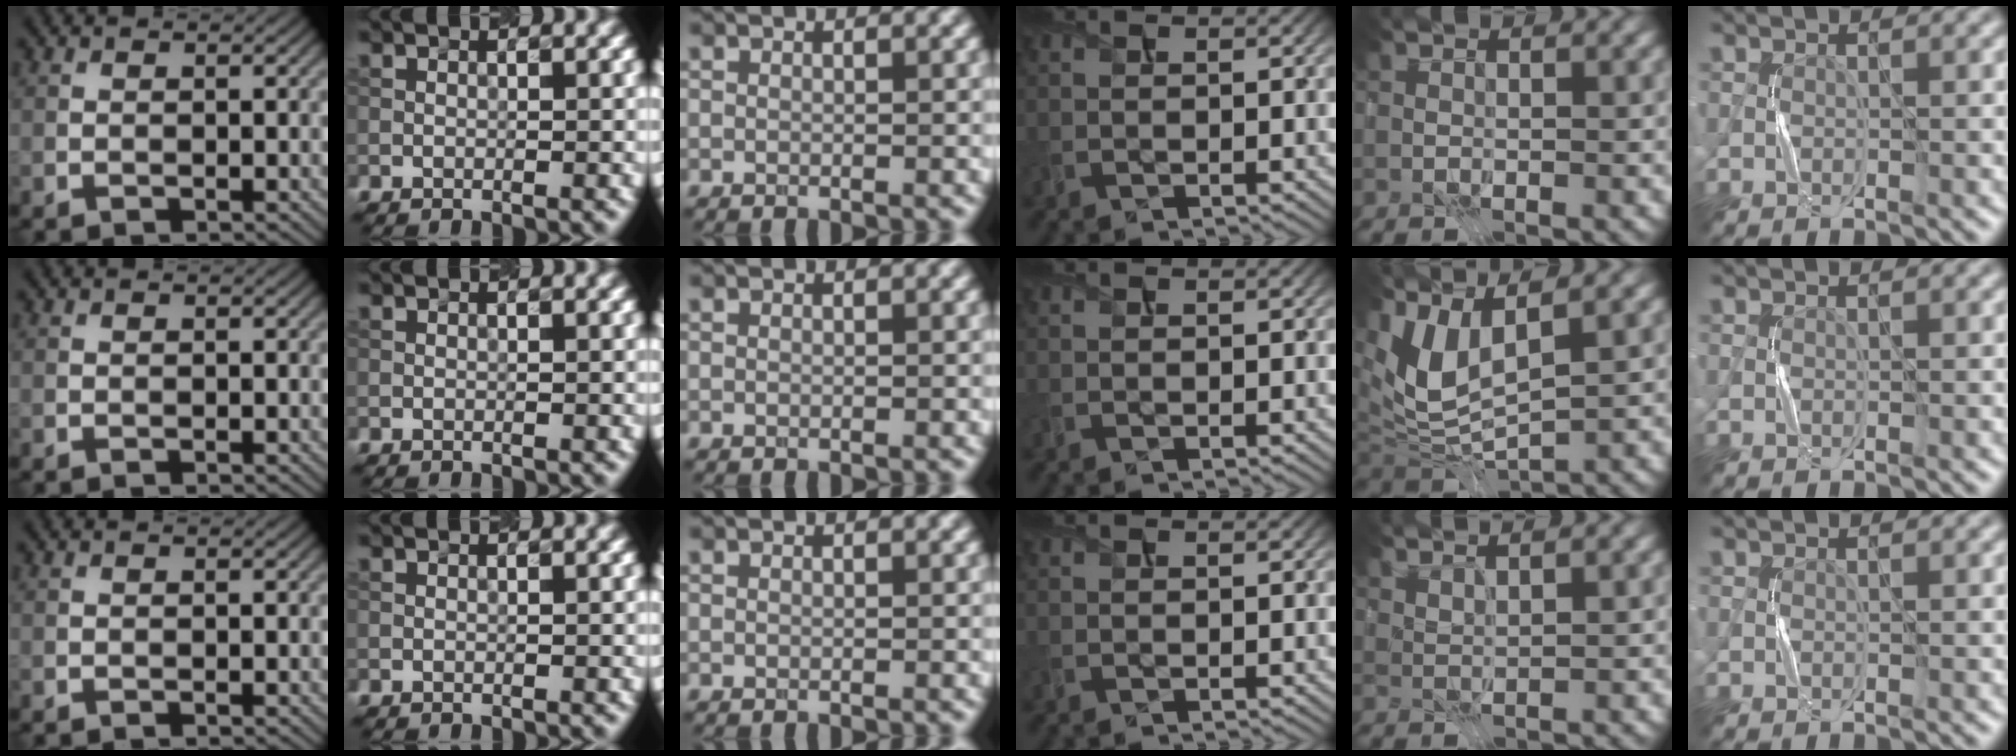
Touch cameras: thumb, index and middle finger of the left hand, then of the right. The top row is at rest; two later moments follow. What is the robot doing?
{"motion": "press", "object": "sticky note"}